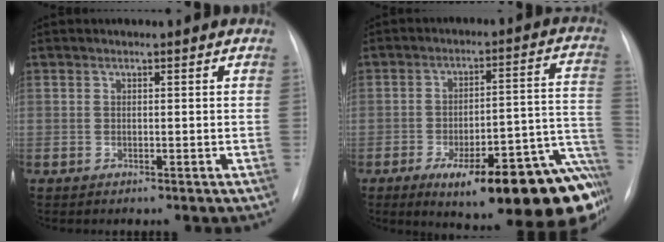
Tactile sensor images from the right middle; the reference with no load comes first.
{"total": 24.6, "force": [-15.0, 5.6, 18.7], "torque": [-0.144, 0.029, -0.193]}